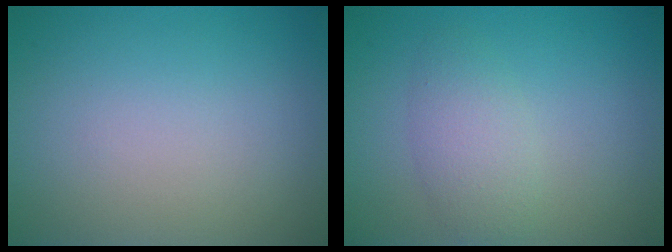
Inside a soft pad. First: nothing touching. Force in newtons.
{"total": 2.7, "press": 2.7, "slide": 0.1}